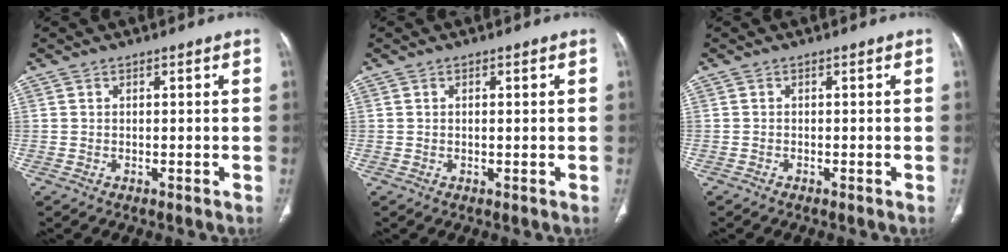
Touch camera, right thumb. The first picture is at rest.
{"total": 0.9, "force": [0.2, 0.2, 0.8], "torque": [-0.019, 0.001, 0.004]}
{"total": 0.0}